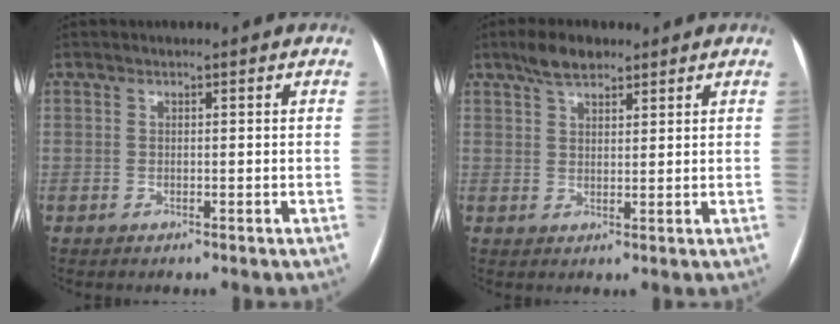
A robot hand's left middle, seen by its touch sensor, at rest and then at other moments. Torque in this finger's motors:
{"motor_torque": [0.62, -0.74, 0.20, 0.07]}